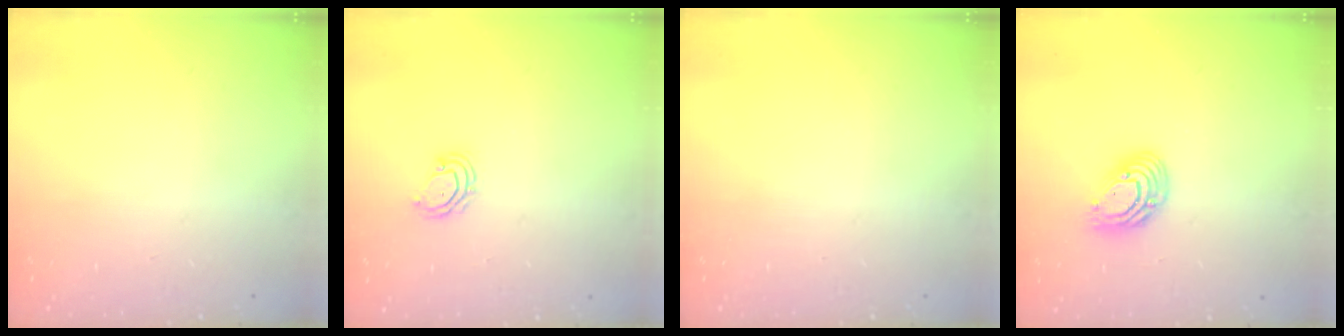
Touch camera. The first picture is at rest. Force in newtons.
{"total": 6.1, "press": 6.1, "slide": 0.5}
{"total": 0.0}
{"total": 9.9, "press": 9.9, "slide": 1.1}